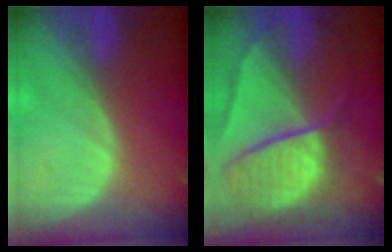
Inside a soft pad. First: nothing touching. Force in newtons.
{"total": 10.6, "press": 8.8, "slide": 5.9}